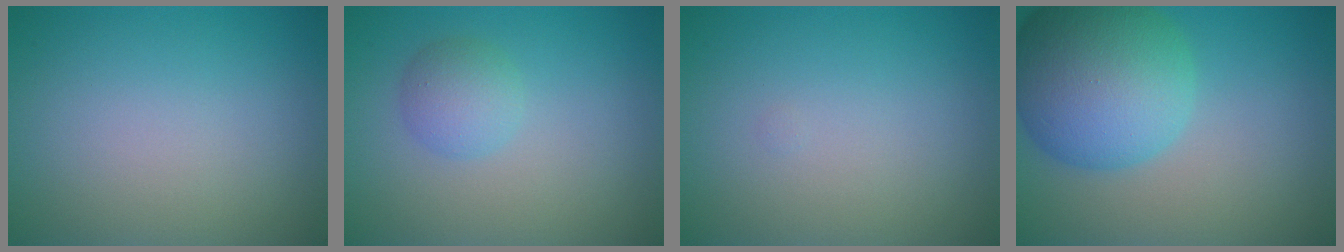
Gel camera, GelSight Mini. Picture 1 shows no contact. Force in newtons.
{"total": 2.4, "press": 2.4, "slide": 0.1}
{"total": 0.0}
{"total": 10.4, "press": 10.3, "slide": 0.3}